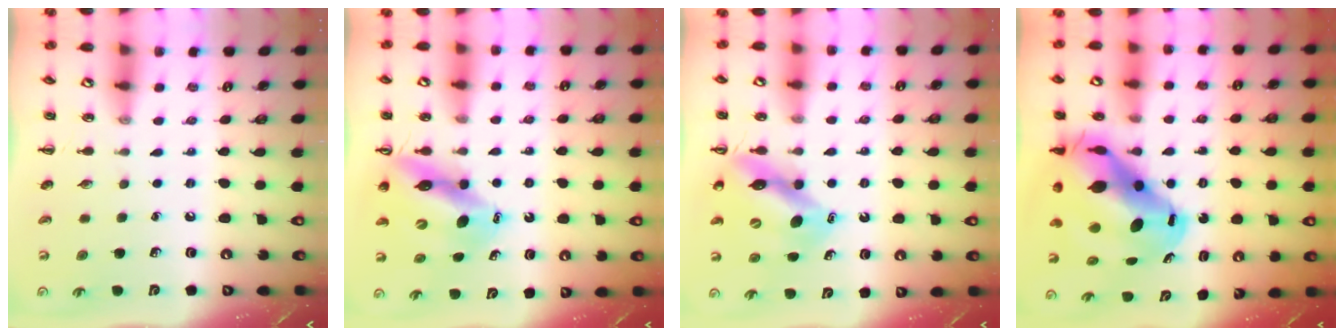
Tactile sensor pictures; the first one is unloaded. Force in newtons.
{"total": 12.0, "press": 11.4, "slide": 3.7}
{"total": 12.5, "press": 11.9, "slide": 4.0}
{"total": 17.3, "press": 16.7, "slide": 4.7}